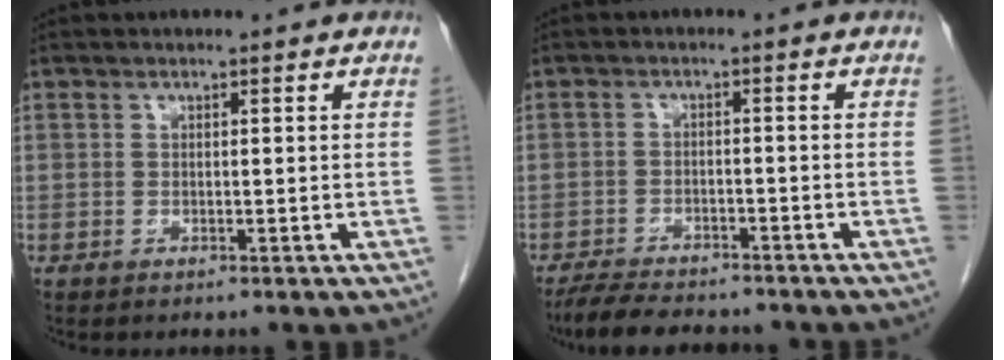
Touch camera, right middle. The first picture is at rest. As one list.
[{"total": 8.6, "force": [-7.6, 2.1, 3.5], "torque": [-0.060, -0.016, -0.118]}]